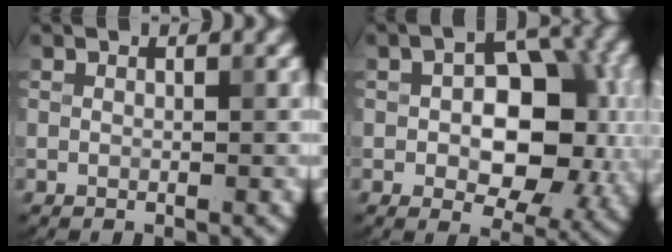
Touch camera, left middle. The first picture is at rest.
{"total": 9.4, "force": [-0.1, 5.8, 7.4], "torque": [-0.099, 0.003, -0.001]}